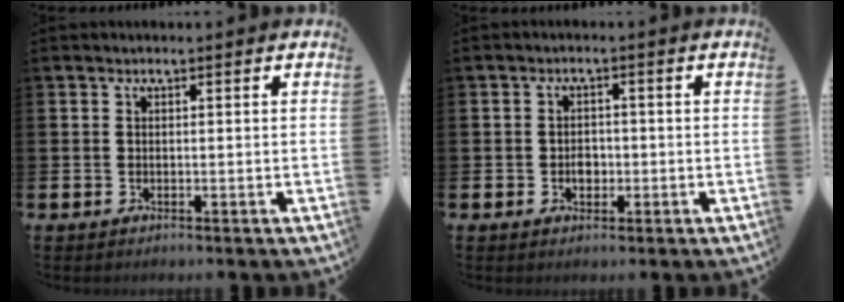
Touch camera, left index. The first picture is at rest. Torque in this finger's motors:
{"motor_torque": [-0.09, 0.14, 0.04, 0.06]}